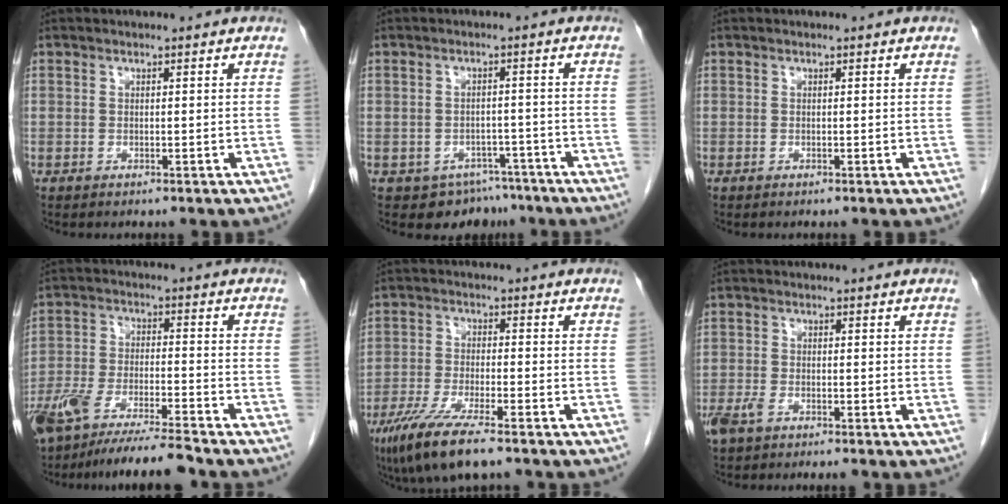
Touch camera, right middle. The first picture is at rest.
{"total": 6.1, "force": [-4.5, 4.0, 0.6], "torque": [0.011, 0.012, -0.058]}
{"total": 0.0}
{"total": 13.4, "force": [-11.2, 0.6, 7.2], "torque": [-0.132, -0.026, -0.193]}
{"total": 9.7, "force": [-6.7, 1.2, 6.9], "torque": [-0.131, -0.025, -0.115]}
{"total": 3.7, "force": [-2.5, 1.2, 2.4], "torque": [-0.052, -0.006, -0.042]}